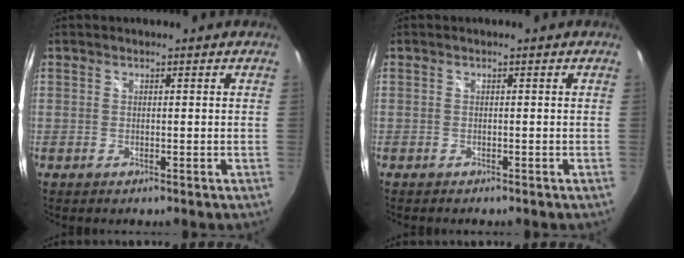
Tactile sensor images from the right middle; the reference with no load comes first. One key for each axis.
{"total": 0.6, "fx": -0.6, "fy": 0.1, "fz": 0.1, "tx": -0.002, "ty": -0.002, "tz": -0.011}